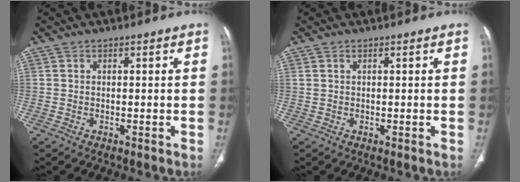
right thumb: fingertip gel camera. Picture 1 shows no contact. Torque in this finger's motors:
{"motor_torque": [-0.24, -0.62, -0.54, 0.24, -0.02]}